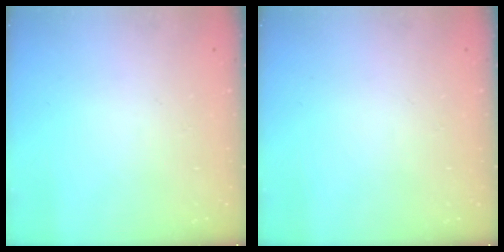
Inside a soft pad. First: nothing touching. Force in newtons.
{"total": 0.0}